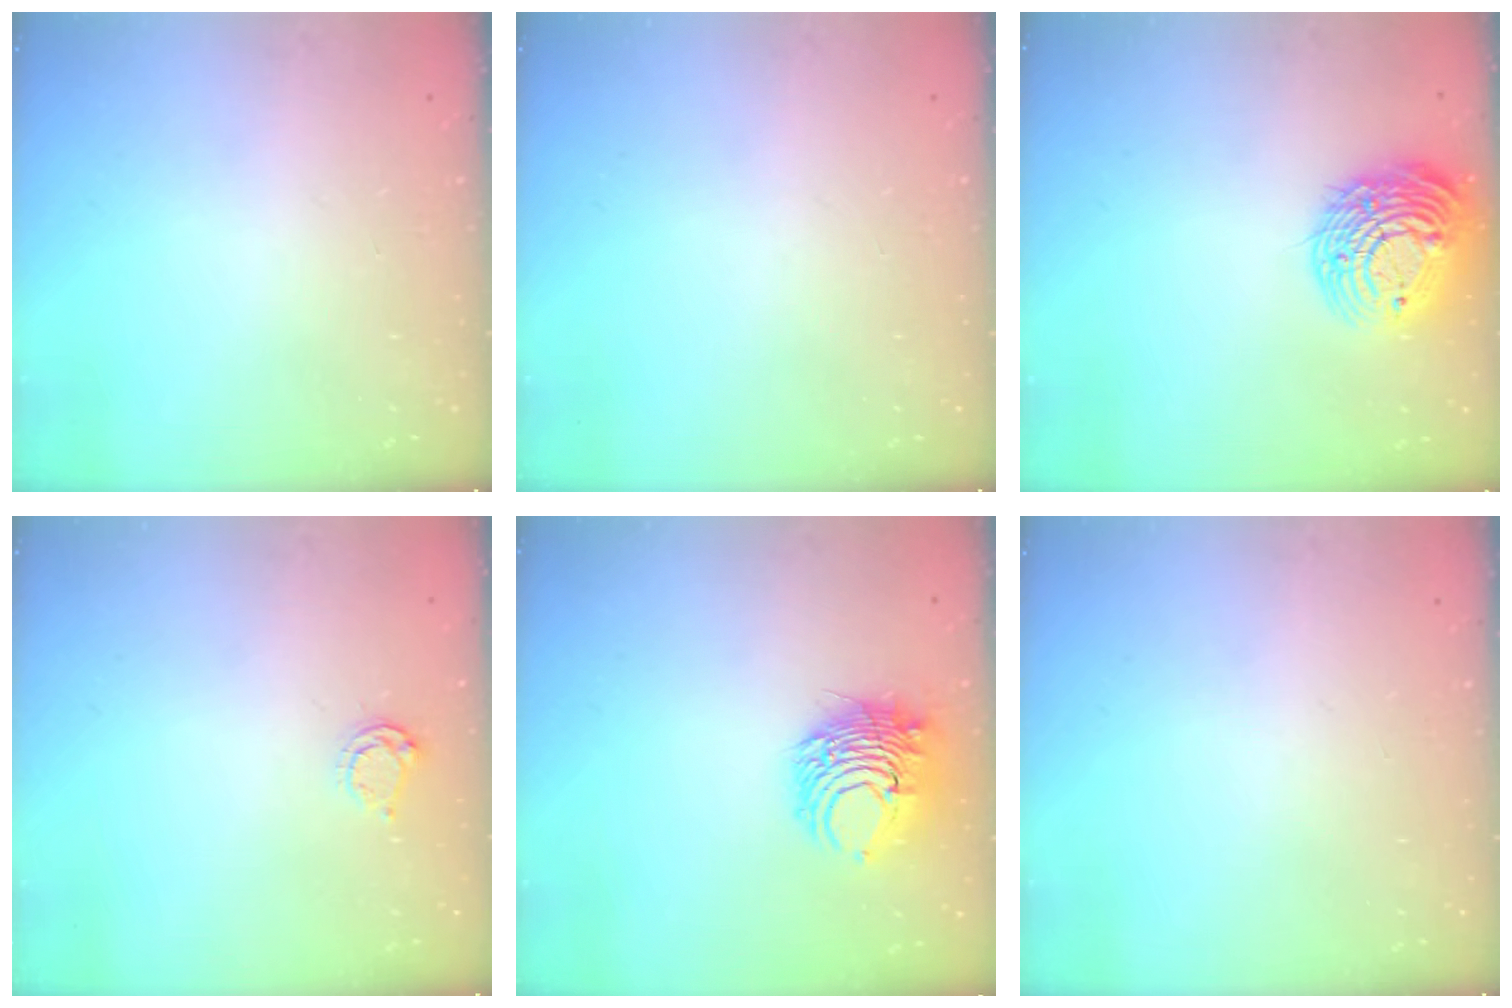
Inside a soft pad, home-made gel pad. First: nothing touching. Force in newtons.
{"total": 0.0}
{"total": 16.0, "press": 15.8, "slide": 2.3}
{"total": 3.8, "press": 3.8, "slide": 0.4}
{"total": 8.4, "press": 8.3, "slide": 1.2}
{"total": 0.0}